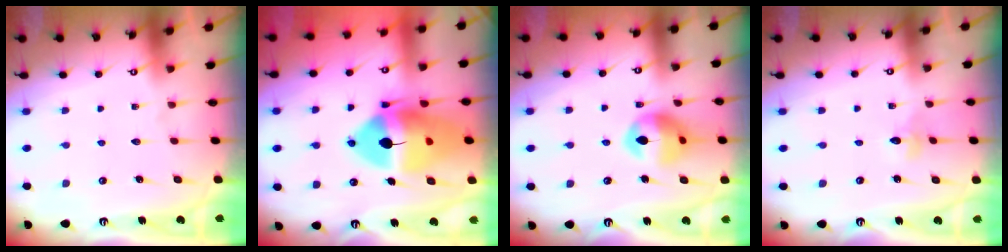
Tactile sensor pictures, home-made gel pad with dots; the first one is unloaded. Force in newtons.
{"total": 19.6, "press": 19.5, "slide": 2.7}
{"total": 13.2, "press": 13.2, "slide": 1.6}
{"total": 2.8, "press": 2.7, "slide": 0.3}